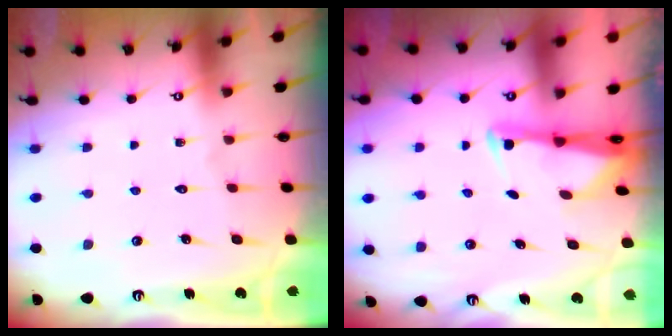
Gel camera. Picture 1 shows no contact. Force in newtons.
{"total": 2.5, "press": 2.4, "slide": 0.5}